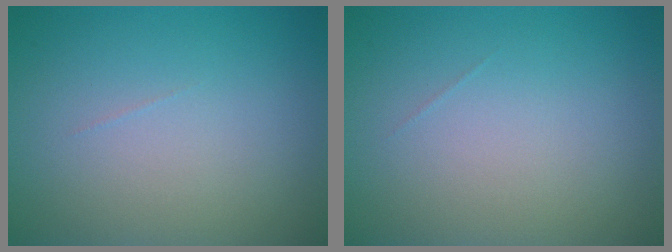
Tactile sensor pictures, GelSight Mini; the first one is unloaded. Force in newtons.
{"total": 0.0}